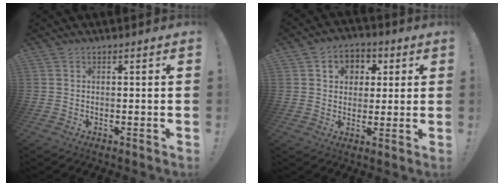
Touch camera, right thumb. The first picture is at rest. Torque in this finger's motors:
{"motor_torque": [-0.20, 0.28, 0.05, 0.07, 0.00]}